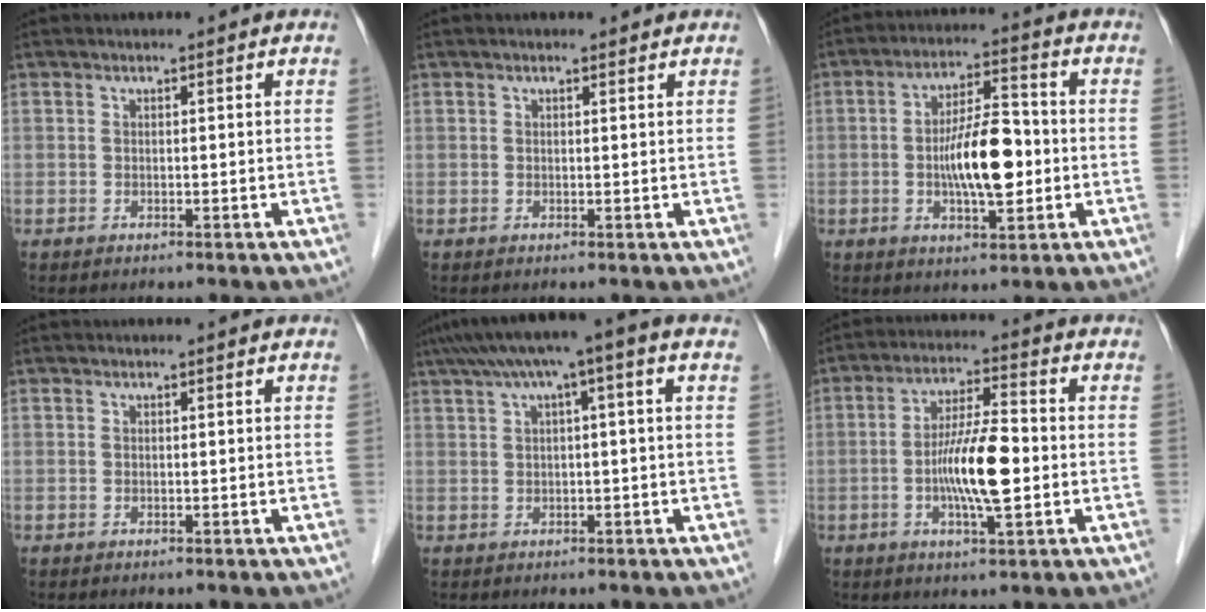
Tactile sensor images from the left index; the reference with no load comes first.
{"total": 0.7, "force": [0.6, 0.3, 0.3], "torque": [-0.015, 0.006, 0.008]}
{"total": 9.7, "force": [-1.3, 2.9, 9.2], "torque": [-0.171, 0.008, -0.022]}
{"total": 0.0}
{"total": 8.1, "force": [3.7, 0.0, 7.2], "torque": [-0.117, 0.046, 0.056]}
{"total": 9.5, "force": [-1.6, 1.4, 9.2], "torque": [-0.175, -0.002, -0.033]}